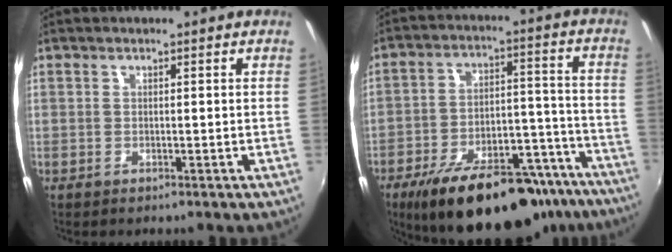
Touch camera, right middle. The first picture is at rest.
{"total": 26.9, "force": [-20.3, 10.5, 14.2], "torque": [-0.231, 0.004, -0.270]}